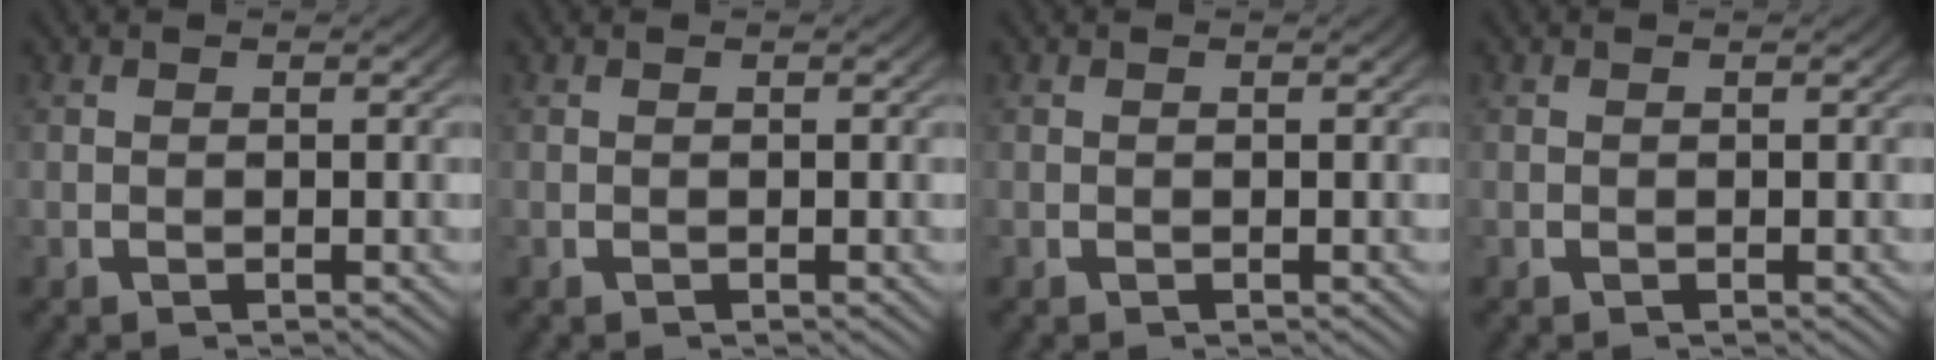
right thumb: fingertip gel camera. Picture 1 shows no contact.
{"total": 0.0}
{"total": 0.0}
{"total": 0.0}